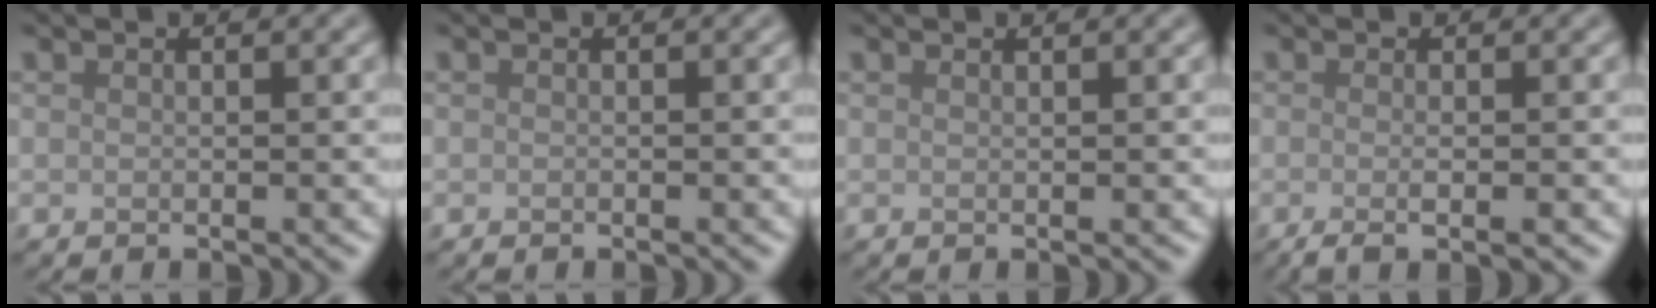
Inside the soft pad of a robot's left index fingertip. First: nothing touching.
{"total": 0.0}
{"total": 0.6, "force": [0.4, 0.2, 0.4], "torque": [-0.001, 0.003, 0.004]}
{"total": 2.7, "force": [-0.7, 0.8, 2.5], "torque": [-0.034, -0.003, -0.014]}